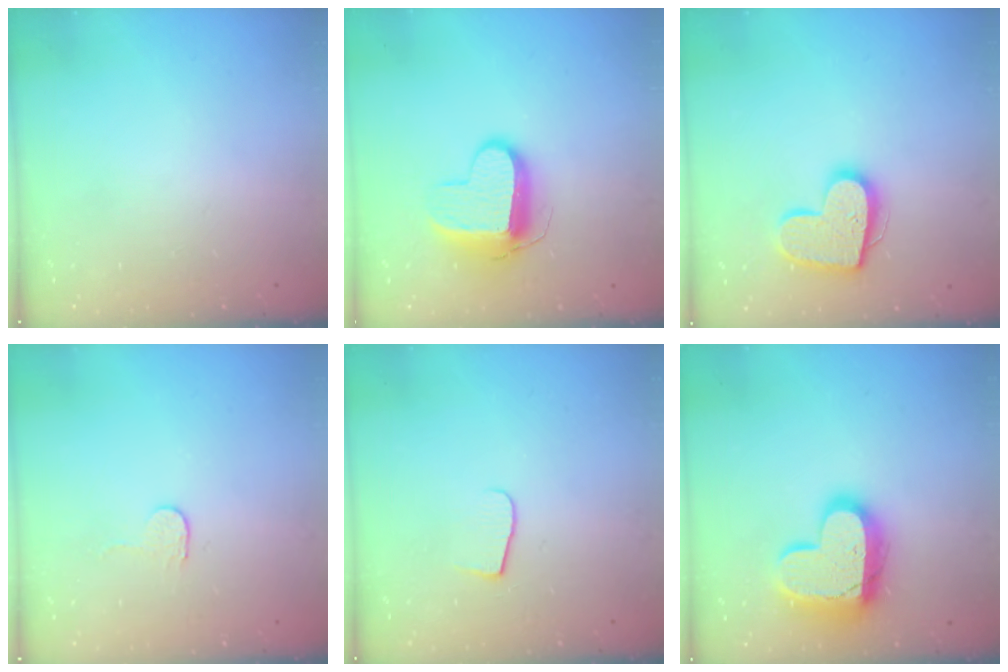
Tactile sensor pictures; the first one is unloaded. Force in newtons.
{"total": 11.1, "press": 11.1, "slide": 0.4}
{"total": 14.8, "press": 14.8, "slide": 1.0}
{"total": 2.7, "press": 2.7, "slide": 0.2}
{"total": 7.5, "press": 7.5, "slide": 0.6}
{"total": 17.3, "press": 17.2, "slide": 1.4}